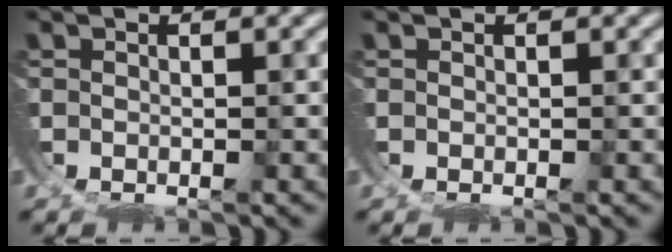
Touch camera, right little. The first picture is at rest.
{"total": 0.0}